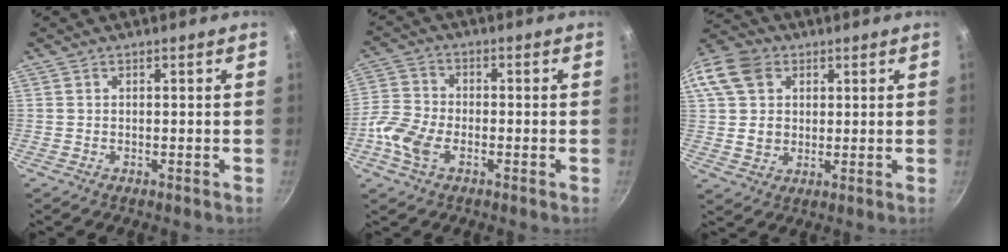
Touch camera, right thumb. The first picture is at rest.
{"total": 7.6, "force": [-3.0, 4.6, 5.4], "torque": [-0.118, 0.017, -0.072]}
{"total": 14.5, "force": [4.4, 11.7, 7.3], "torque": [-0.137, 0.011, 0.074]}